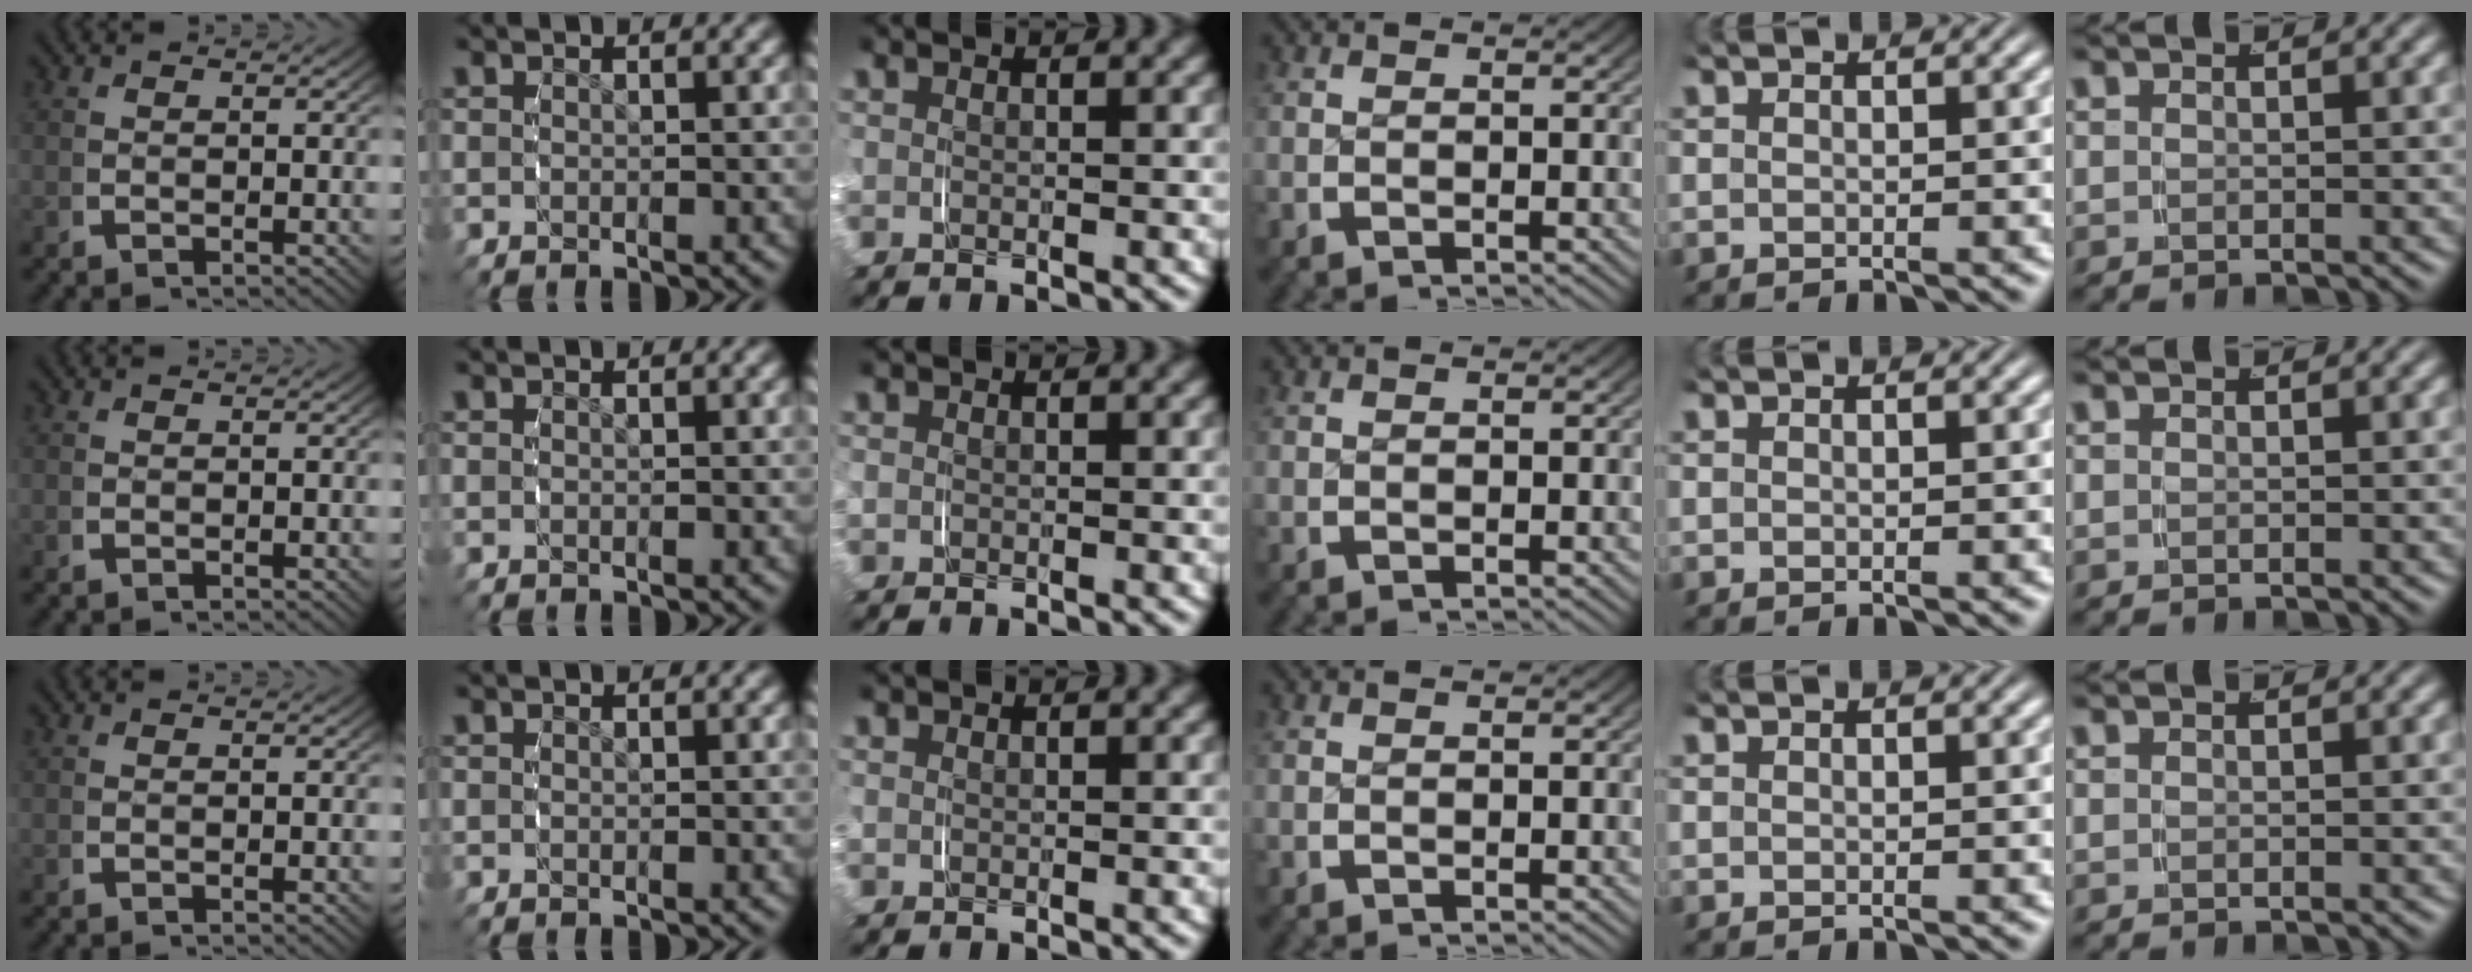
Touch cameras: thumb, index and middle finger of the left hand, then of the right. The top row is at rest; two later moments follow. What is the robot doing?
{"motion": "grasp_and_lifting", "object": "paper towel"}